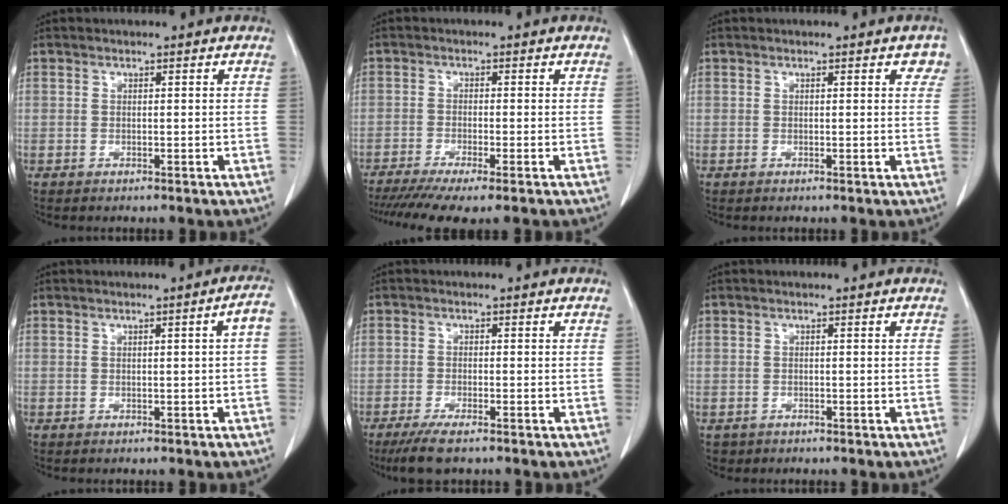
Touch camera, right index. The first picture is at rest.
{"total": 8.9, "force": [-6.8, 0.6, 5.7], "torque": [-0.086, -0.014, -0.110]}
{"total": 2.1, "force": [1.0, 0.8, 1.7], "torque": [-0.007, 0.002, 0.004]}
{"total": 2.4, "force": [-0.1, -0.1, 2.4], "torque": [-0.025, 0.004, -0.001]}
{"total": 5.2, "force": [-3.8, 0.8, 3.5], "torque": [-0.065, -0.014, -0.063]}
{"total": 1.5, "force": [-0.9, 1.2, 0.1], "torque": [-0.011, 0.002, -0.012]}